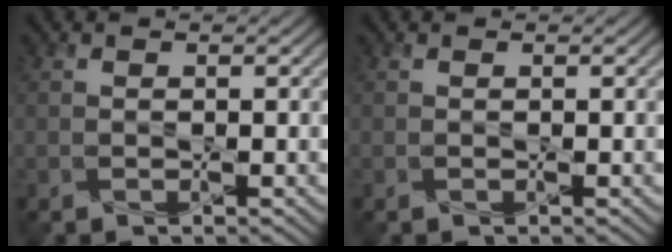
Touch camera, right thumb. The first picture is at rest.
{"total": 0.0}